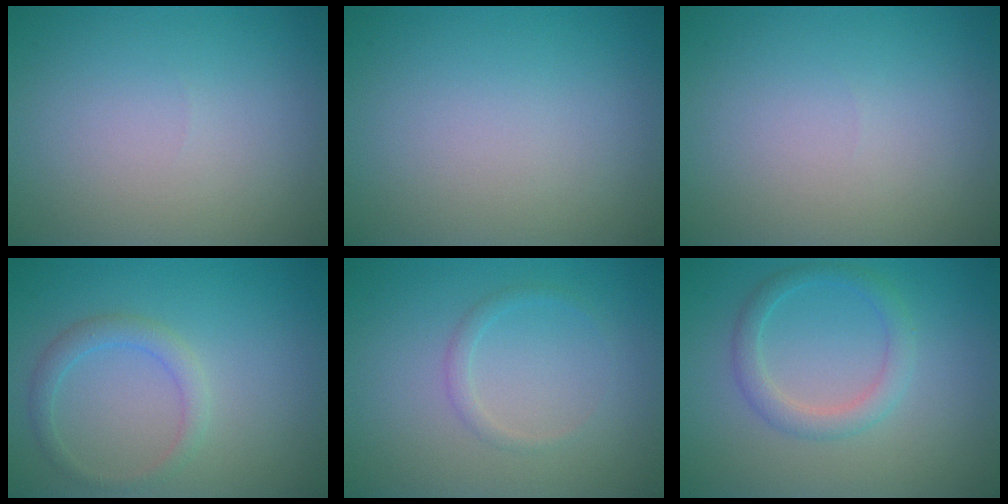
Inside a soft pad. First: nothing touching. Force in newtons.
{"total": 0.0}
{"total": 0.0}
{"total": 2.0, "press": 2.0, "slide": 0.1}
{"total": 1.0, "press": 1.0, "slide": 0.1}
{"total": 2.4, "press": 2.4, "slide": 0.1}